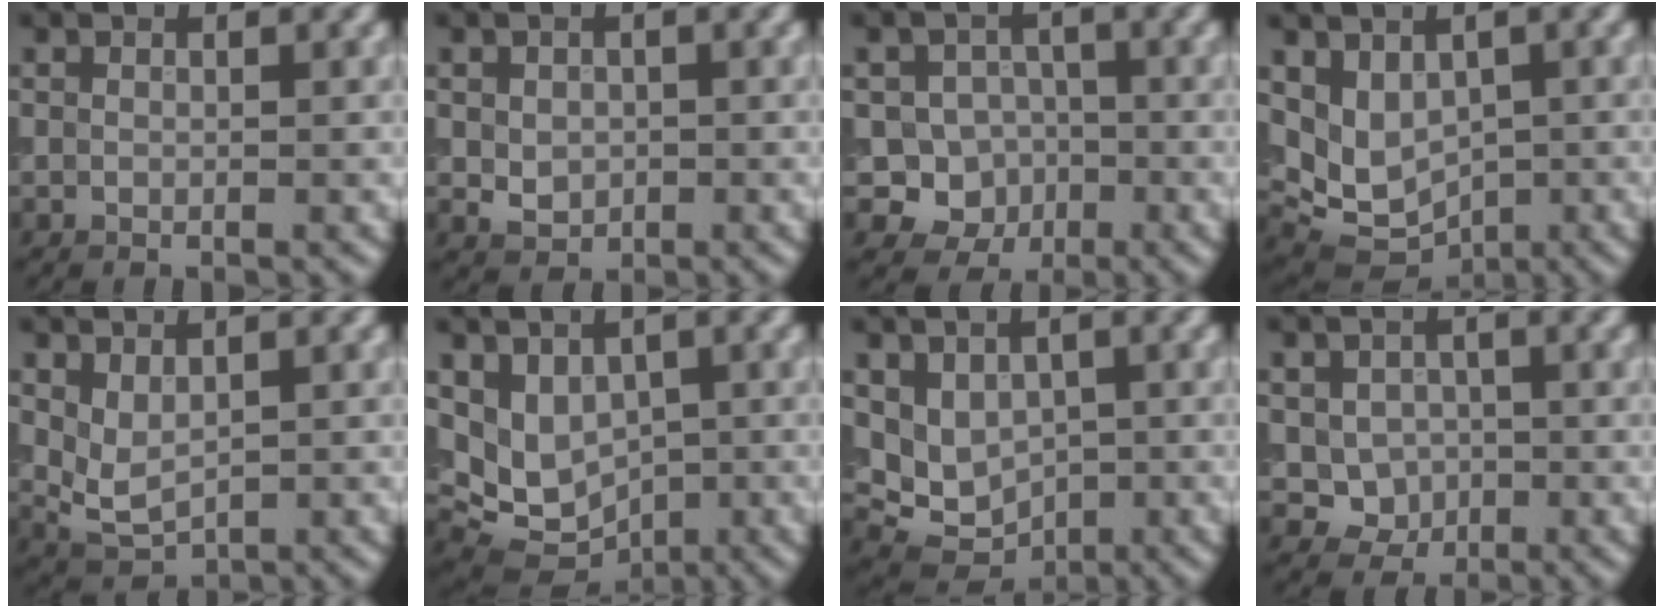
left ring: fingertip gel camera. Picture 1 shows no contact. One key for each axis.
{"total": 2.2, "fx": -0.1, "fy": 1.9, "fz": 1.2, "tx": -0.020, "ty": -0.003, "tz": -0.002}
{"total": 5.7, "fx": -1.7, "fy": 5.2, "fz": 1.5, "tx": 0.008, "ty": 0.002, "tz": -0.052}
{"total": 5.4, "fx": 0.8, "fy": 4.1, "fz": 3.5, "tx": -0.058, "ty": -0.014, "tz": 0.024}
{"total": 2.5, "fx": 0.8, "fy": 1.4, "fz": 1.8, "tx": -0.039, "ty": -0.006, "tz": 0.024}
{"total": 6.1, "fx": 0.9, "fy": 4.9, "fz": 3.5, "tx": -0.055, "ty": -0.014, "tz": 0.036}
{"total": 4.9, "fx": 0.9, "fy": 4.1, "fz": 2.6, "tx": -0.043, "ty": -0.008, "tz": 0.029}
{"total": 3.1, "fx": -0.3, "fy": 2.8, "fz": 1.4, "tx": -0.020, "ty": -0.006, "tz": -0.005}